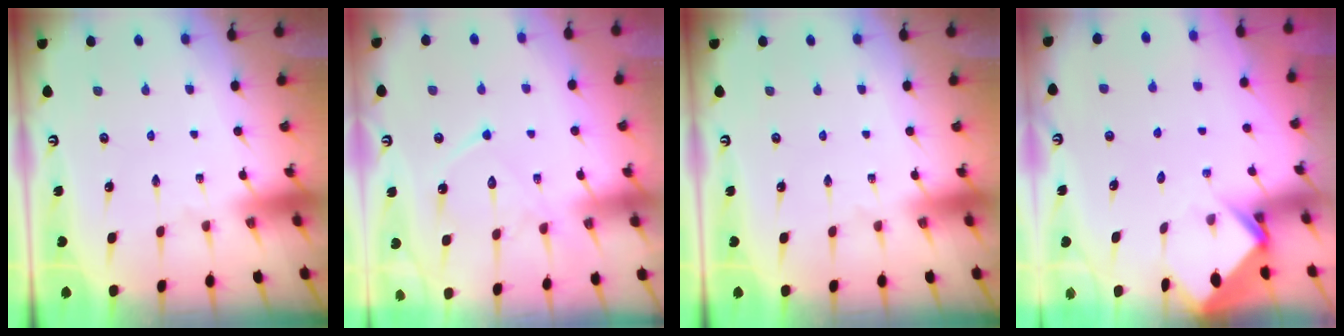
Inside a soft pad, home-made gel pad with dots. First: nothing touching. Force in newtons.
{"total": 13.3, "press": 13.3, "slide": 1.1}
{"total": 0.0}
{"total": 3.9, "press": 3.9, "slide": 0.3}